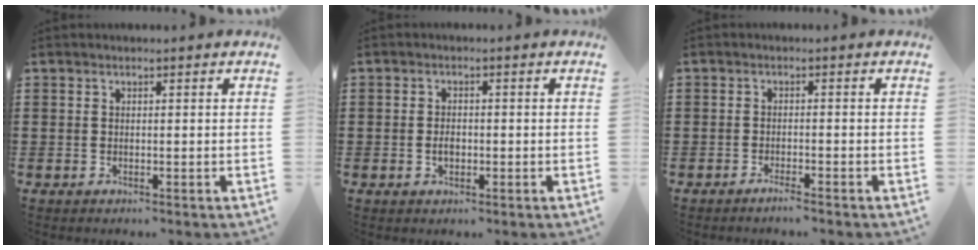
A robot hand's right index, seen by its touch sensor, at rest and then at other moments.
{"total": 2.0, "force": [-0.5, 1.1, 1.5], "torque": [-0.030, 0.003, -0.009]}
{"total": 1.6, "force": [-1.4, -0.1, 0.7], "torque": [-0.013, -0.001, -0.026]}